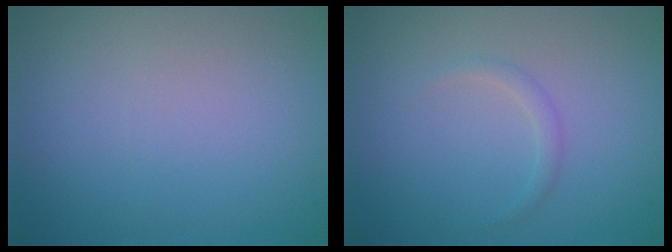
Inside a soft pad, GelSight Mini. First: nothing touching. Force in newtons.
{"total": 0.8, "press": 0.8, "slide": 0.1}